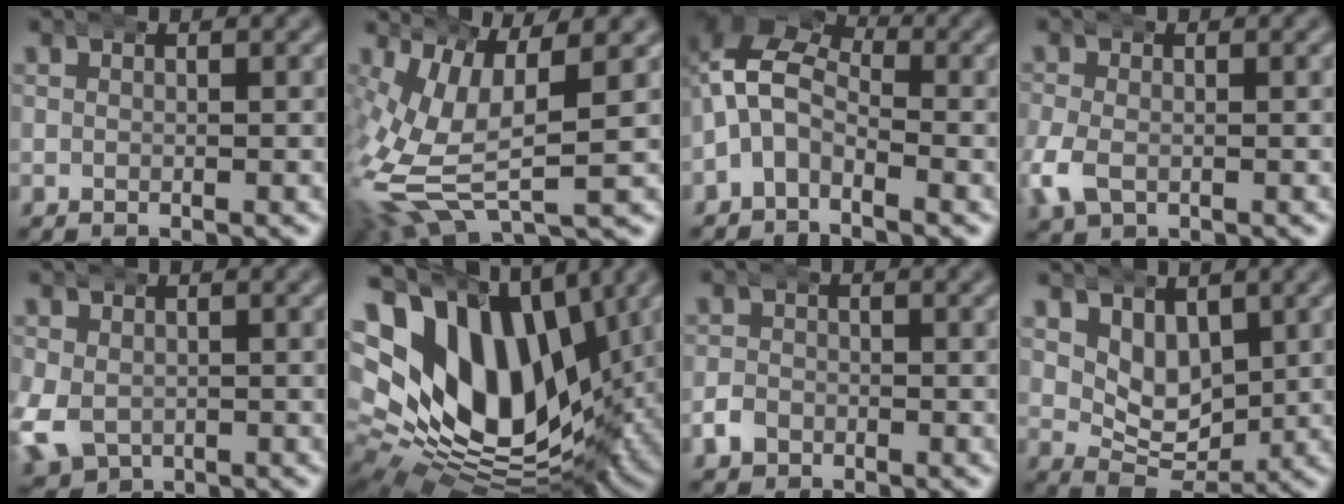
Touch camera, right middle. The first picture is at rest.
{"total": 10.5, "force": [-0.2, 6.5, 8.3], "torque": [-0.182, -0.028, 0.013]}
{"total": 8.4, "force": [0.2, 7.2, 4.4], "torque": [-0.087, 0.002, -0.023]}
{"total": 3.0, "force": [-0.8, 2.3, 1.8], "torque": [-0.058, -0.006, -0.009]}
{"total": 5.4, "force": [-1.4, 4.7, 2.4], "torque": [-0.073, -0.034, -0.006]}
{"total": 23.3, "force": [1.9, 16.5, 16.3], "torque": [-0.286, -0.019, 0.033]}
{"total": 1.9, "force": [-1.0, 1.6, 0.5], "torque": [-0.012, 0.004, -0.024]}
{"total": 5.2, "force": [1.5, 3.8, 3.3], "torque": [-0.056, -0.012, 0.026]}